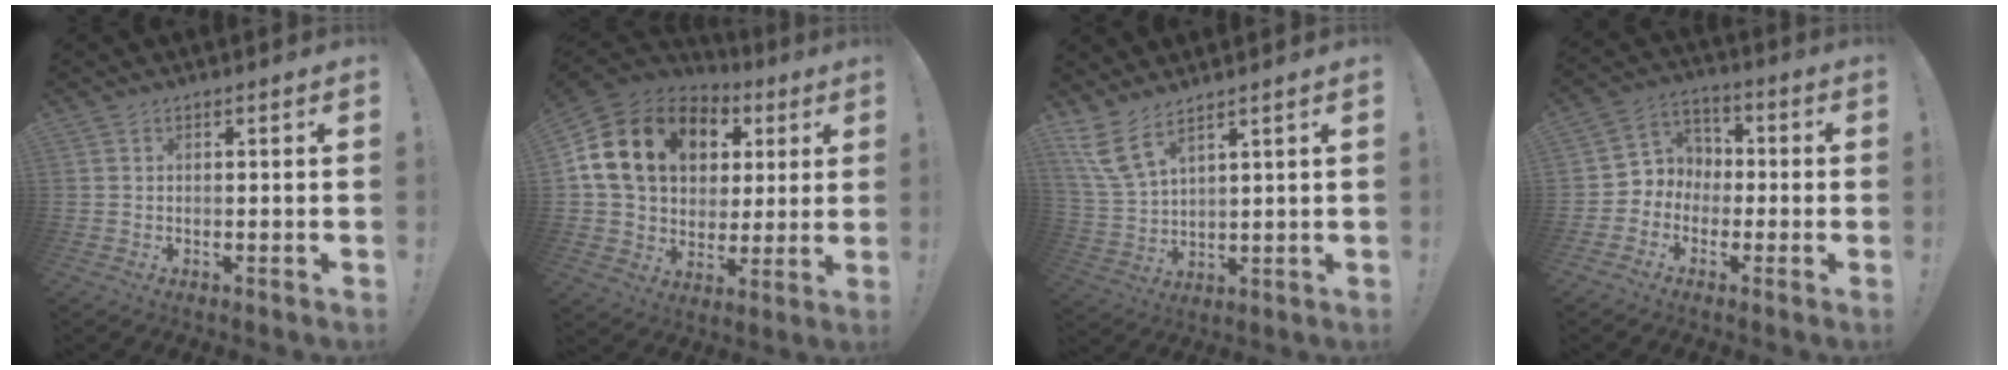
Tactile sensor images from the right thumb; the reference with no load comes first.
{"total": 19.4, "force": [7.1, 14.0, 11.4], "torque": [-0.202, -0.018, 0.144]}
{"total": 8.3, "force": [6.1, 2.7, 5.0], "torque": [-0.108, -0.026, 0.122]}
{"total": 7.0, "force": [-2.8, 6.4, 0.8], "torque": [-0.008, 0.021, -0.044]}